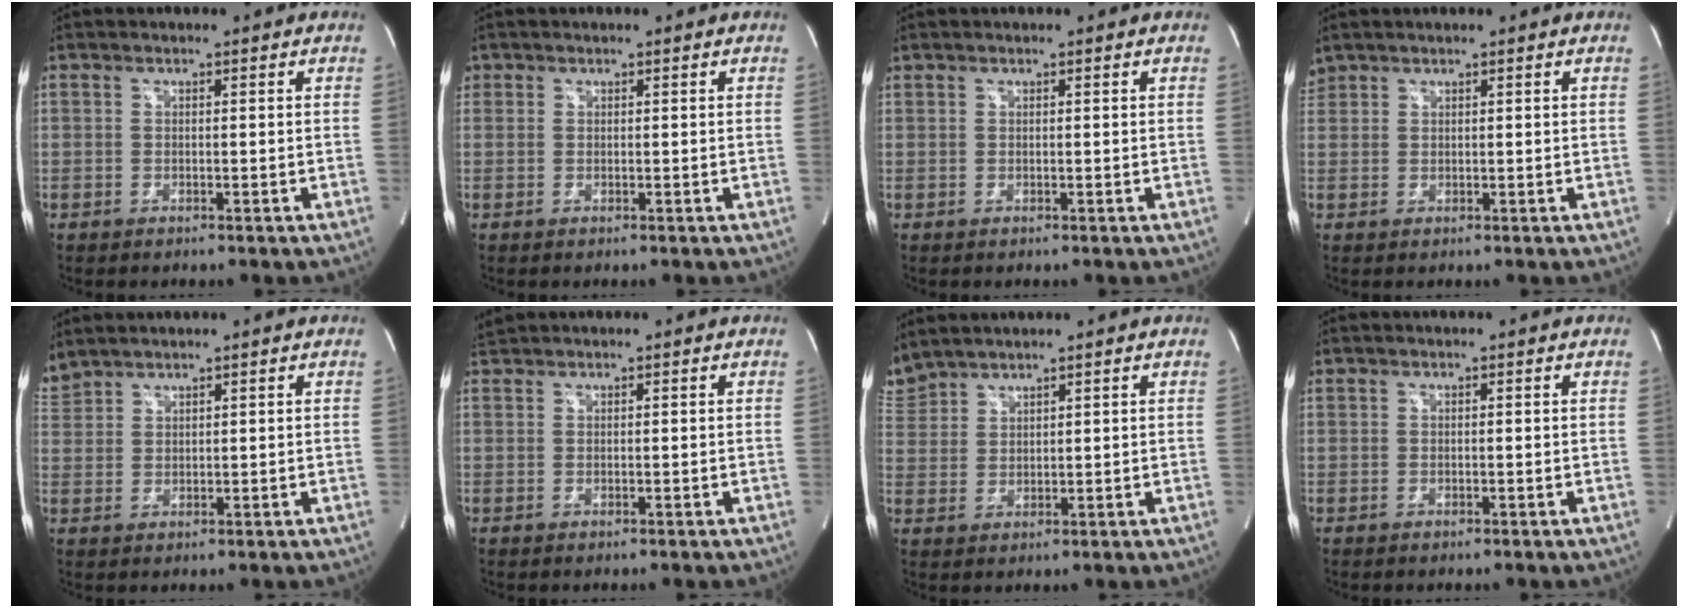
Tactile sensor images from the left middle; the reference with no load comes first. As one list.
[{"total": 0.7, "force": [0.4, 0.6, 0.1], "torque": [0.004, 0.004, 0.005]}, {"total": 0.0}, {"total": 1.7, "force": [1.6, 0.6, 0.0], "torque": [-0.006, 0.016, 0.034]}, {"total": 4.2, "force": [4.1, 0.5, 1.0], "torque": [-0.039, 0.027, 0.090]}, {"total": 1.2, "force": [1.2, -0.2, -0.1], "torque": [-0.009, 0.013, 0.032]}, {"total": 5.3, "force": [5.1, 0.8, 0.8], "torque": [-0.030, 0.023, 0.108]}, {"total": 0.0}]